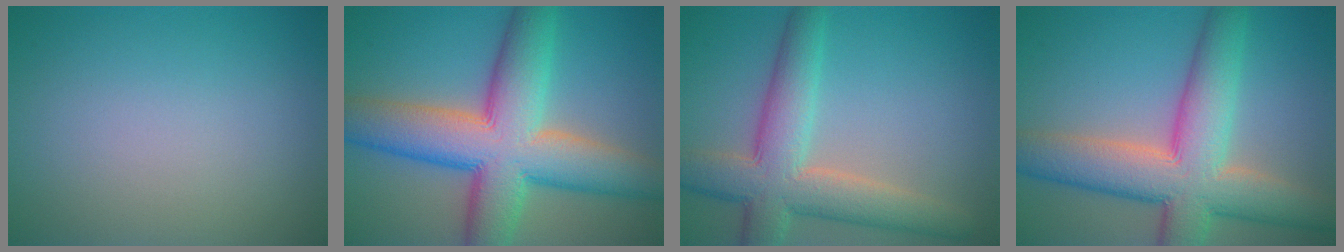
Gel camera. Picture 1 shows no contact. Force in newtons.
{"total": 12.1, "press": 12.1, "slide": 0.5}
{"total": 7.4, "press": 7.4, "slide": 0.3}
{"total": 10.2, "press": 10.2, "slide": 0.8}